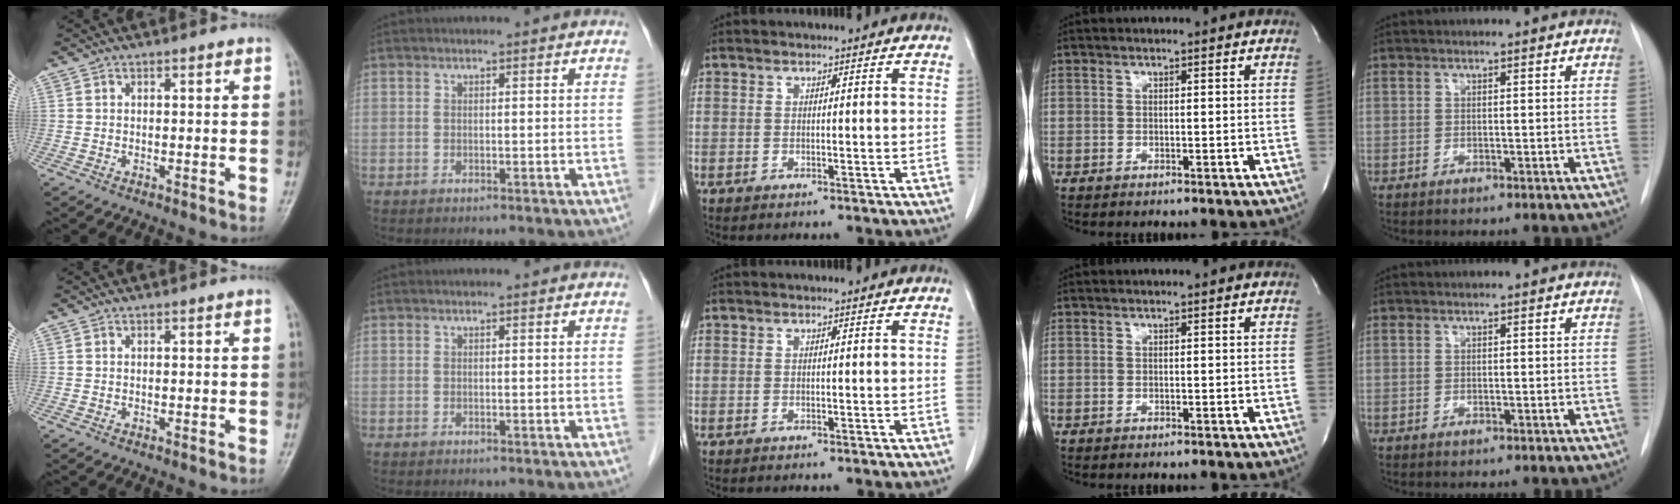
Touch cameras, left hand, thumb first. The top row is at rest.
{}